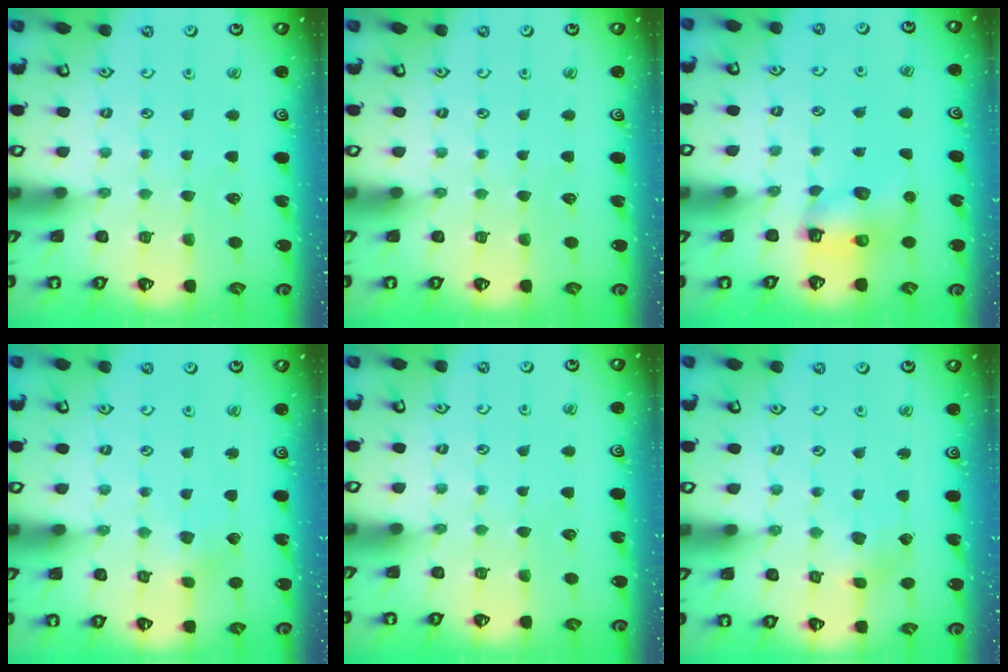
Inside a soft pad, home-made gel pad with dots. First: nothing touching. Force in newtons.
{"total": 0.0}
{"total": 6.5, "press": 6.5, "slide": 0.8}
{"total": 2.9, "press": 2.9, "slide": 0.4}
{"total": 0.0}
{"total": 2.8, "press": 2.8, "slide": 0.1}